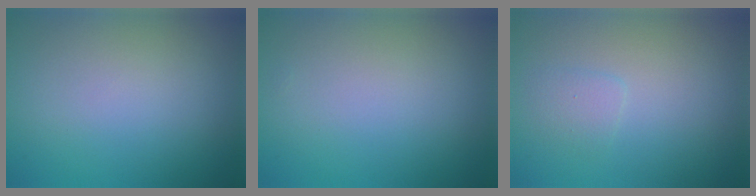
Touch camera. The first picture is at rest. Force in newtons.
{"total": 0.0}
{"total": 1.1, "press": 1.1, "slide": 0.1}